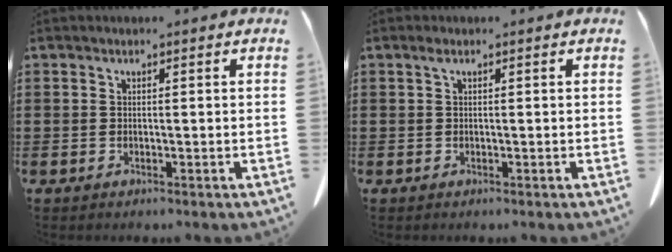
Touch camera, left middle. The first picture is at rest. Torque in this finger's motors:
{"motor_torque": [0.82, 0.63, 0.12, 0.07]}